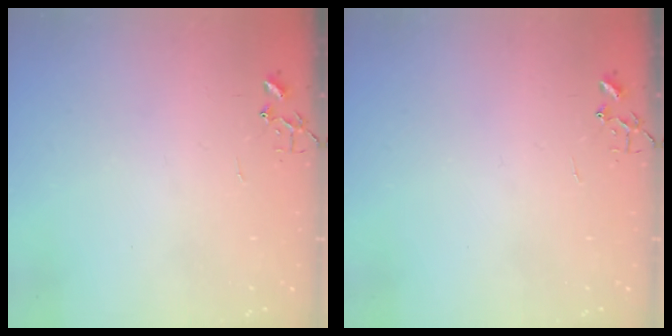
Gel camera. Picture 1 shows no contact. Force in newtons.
{"total": 0.0}